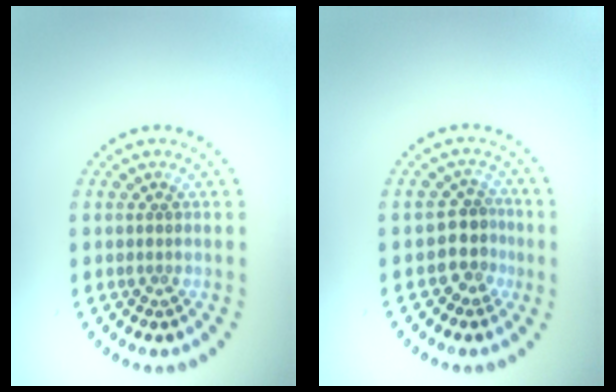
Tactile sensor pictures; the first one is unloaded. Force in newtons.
{"total": 2.7, "press": 2.1, "slide": 1.7}